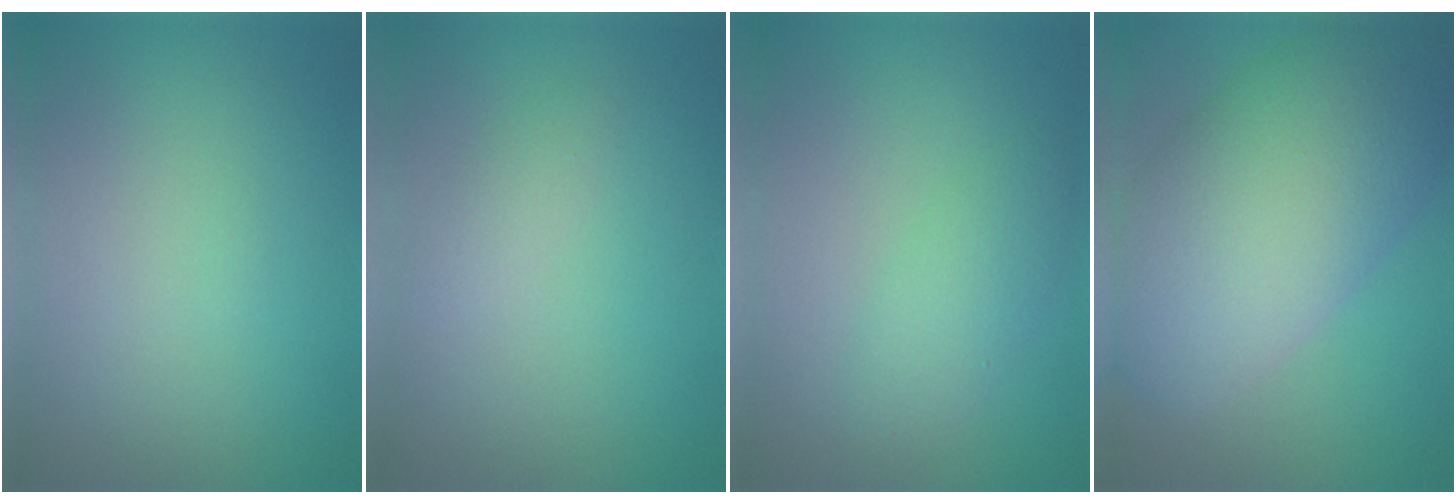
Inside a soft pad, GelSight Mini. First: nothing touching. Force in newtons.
{"total": 1.1, "press": 1.1, "slide": 0.1}
{"total": 2.5, "press": 2.5, "slide": 0.1}
{"total": 12.3, "press": 12.3, "slide": 0.7}